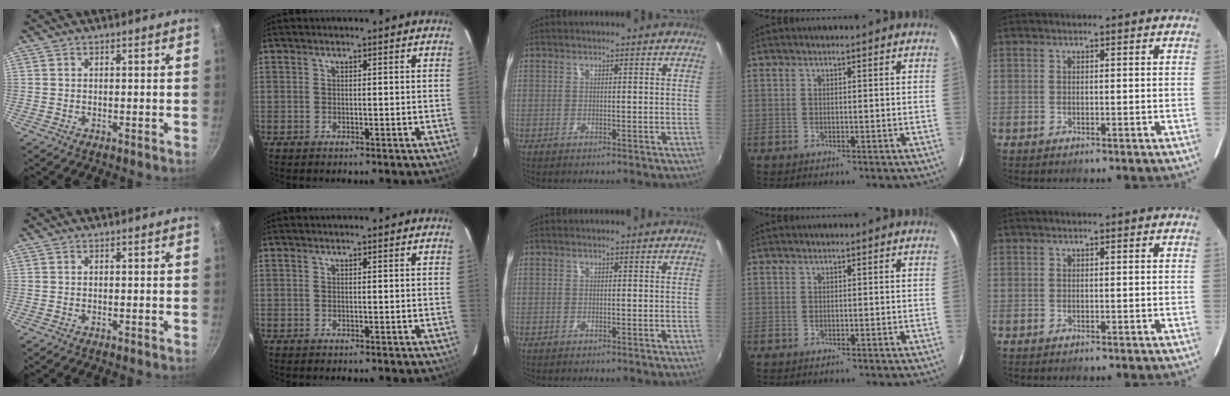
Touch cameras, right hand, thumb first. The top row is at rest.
{}